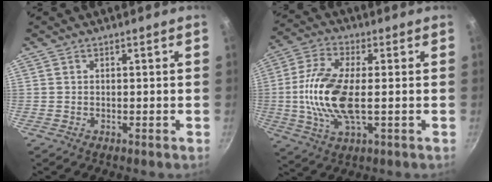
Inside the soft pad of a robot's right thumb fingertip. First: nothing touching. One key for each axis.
{"total": 13.5, "fx": -0.5, "fy": 5.8, "fz": 12.2, "tx": -0.257, "ty": 0.008, "tz": -0.017}